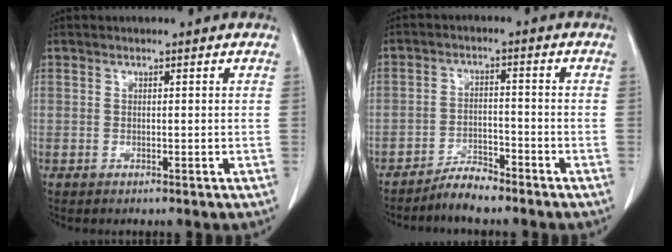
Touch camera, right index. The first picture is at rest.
{"total": 3.7, "force": [-3.6, 0.7, 0.9], "torque": [-0.013, -0.006, -0.066]}